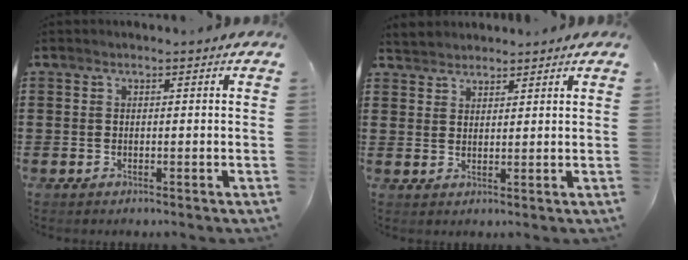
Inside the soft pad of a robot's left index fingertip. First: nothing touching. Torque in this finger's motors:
{"motor_torque": [1.68, 0.46, 0.36, 0.02]}